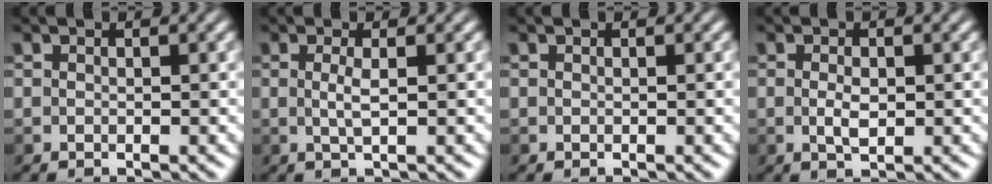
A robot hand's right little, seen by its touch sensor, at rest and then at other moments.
{"total": 1.2, "force": [0.0, -0.1, 1.2], "torque": [-0.028, 0.002, 0.004]}
{"total": 0.0}
{"total": 1.7, "force": [-0.2, 0.9, 1.4], "torque": [-0.030, 0.002, -0.001]}